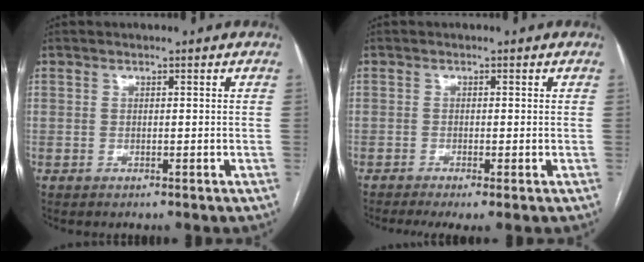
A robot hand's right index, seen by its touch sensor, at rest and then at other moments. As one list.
[{"total": 3.7, "force": [-2.5, 0.4, 2.7], "torque": [-0.046, -0.012, -0.042]}]